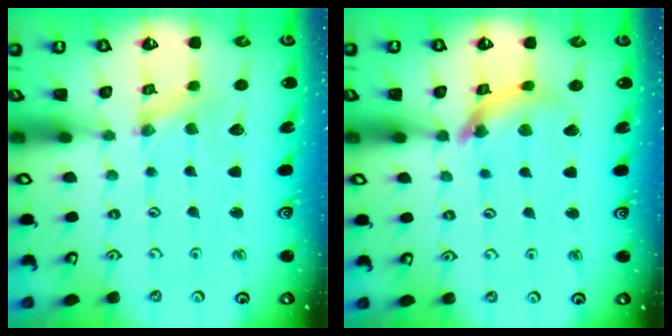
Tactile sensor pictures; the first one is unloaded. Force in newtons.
{"total": 10.5, "press": 10.5, "slide": 1.1}